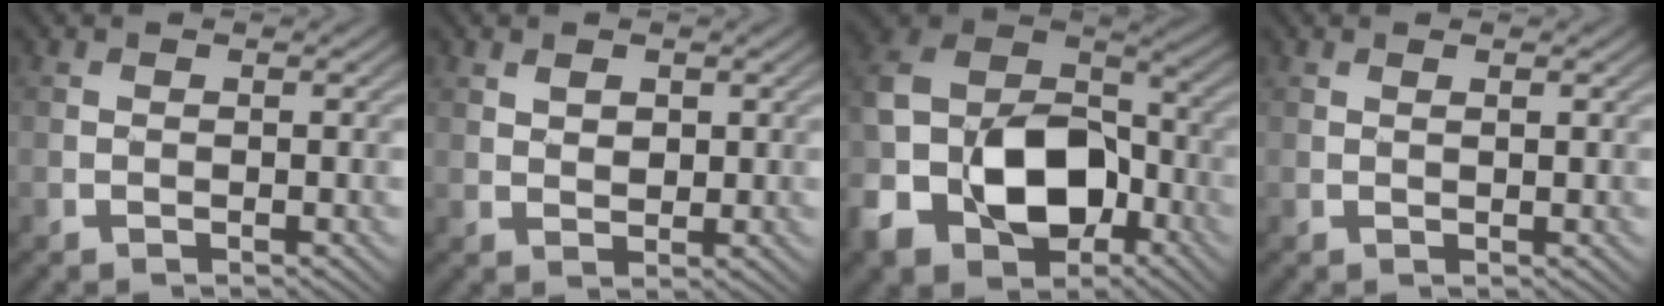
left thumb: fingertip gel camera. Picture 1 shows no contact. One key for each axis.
{"total": 2.0, "fx": 1.0, "fy": 1.3, "fz": 1.1, "tx": -0.024, "ty": -0.004, "tz": 0.023}
{"total": 15.1, "fx": -6.3, "fy": 10.1, "fz": 9.3, "tx": -0.199, "ty": -0.021, "tz": -0.130}
{"total": 0.7, "fx": 0.4, "fy": 0.1, "fz": 0.5, "tx": -0.009, "ty": 0.001, "tz": 0.008}